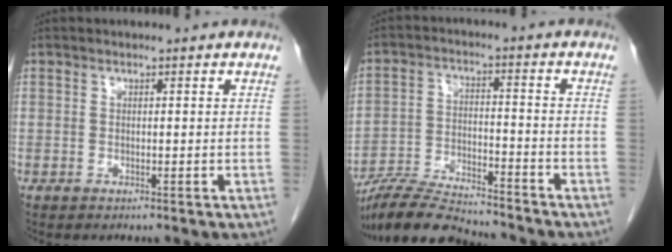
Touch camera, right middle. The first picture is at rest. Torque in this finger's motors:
{"motor_torque": [-0.38, -0.26, 0.06, 0.05]}